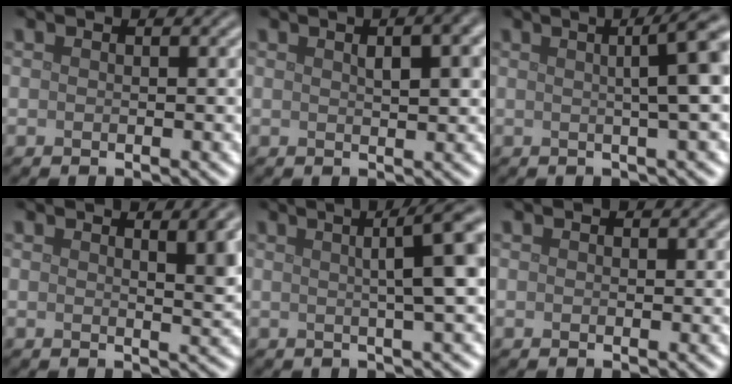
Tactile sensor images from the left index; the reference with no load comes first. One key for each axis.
{"total": 4.5, "fx": 1.4, "fy": 1.5, "fz": 4.0, "tx": -0.044, "ty": 0.015, "tz": 0.019}
{"total": 8.2, "fx": 1.5, "fy": 2.5, "fz": 7.6, "tx": -0.044, "ty": 0.043, "tz": -0.001}
{"total": 4.3, "fx": 1.8, "fy": 1.3, "fz": 3.6, "tx": -0.035, "ty": 0.007, "tz": 0.024}
{"total": 9.1, "fx": 1.6, "fy": 2.7, "fz": 8.5, "tx": -0.053, "ty": 0.038, "tz": 0.001}
{"total": 0.0}